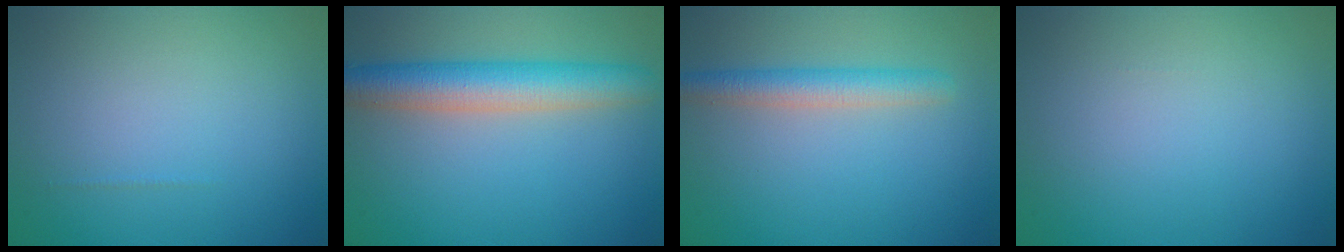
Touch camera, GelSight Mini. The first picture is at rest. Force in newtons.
{"total": 5.9, "press": 5.9, "slide": 0.2}
{"total": 3.0, "press": 3.0, "slide": 0.1}
{"total": 0.0}